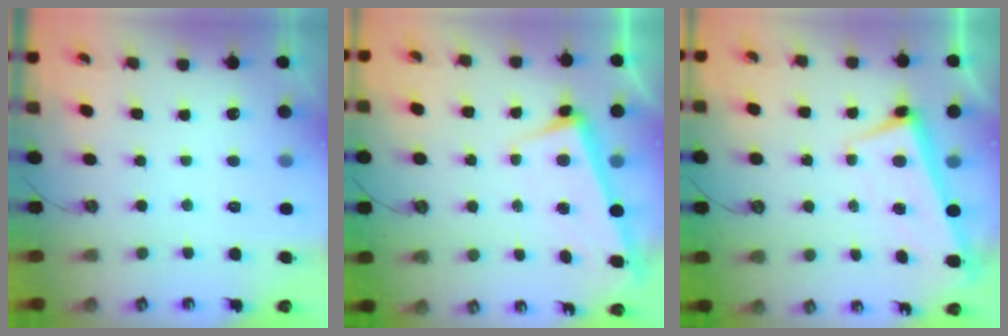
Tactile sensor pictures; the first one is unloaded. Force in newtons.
{"total": 2.6, "press": 2.5, "slide": 0.7}
{"total": 2.4, "press": 2.3, "slide": 0.7}